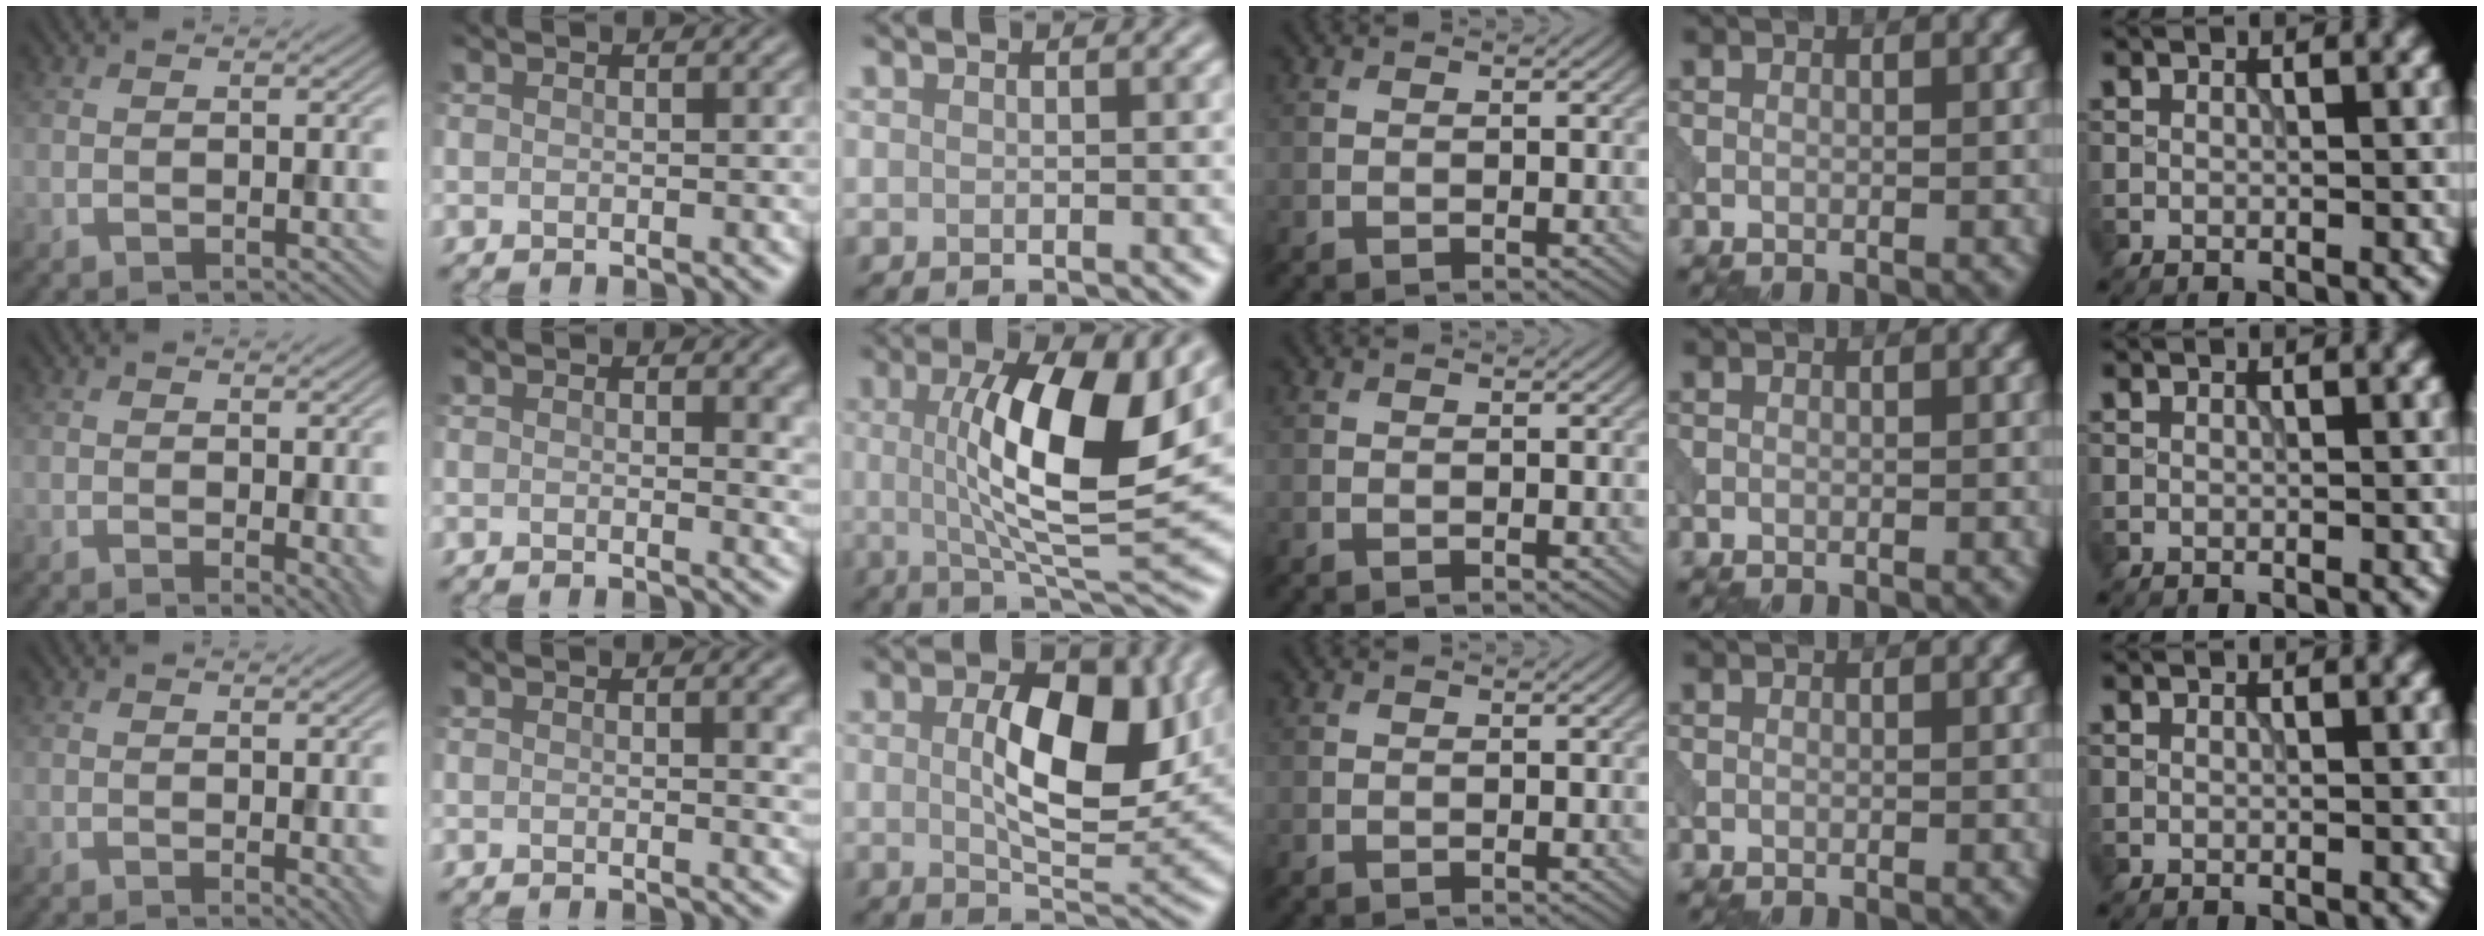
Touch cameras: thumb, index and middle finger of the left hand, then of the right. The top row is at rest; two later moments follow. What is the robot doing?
{"motion": "pour", "object": "beaker"}